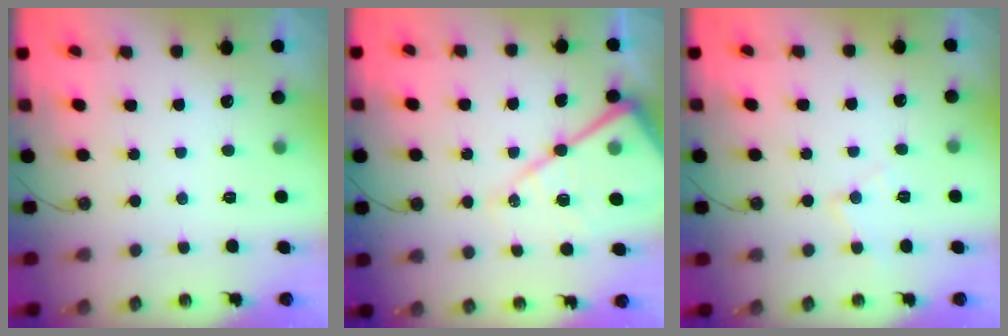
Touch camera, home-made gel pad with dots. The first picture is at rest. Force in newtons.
{"total": 18.2, "press": 18.1, "slide": 1.5}
{"total": 7.4, "press": 7.4, "slide": 0.7}